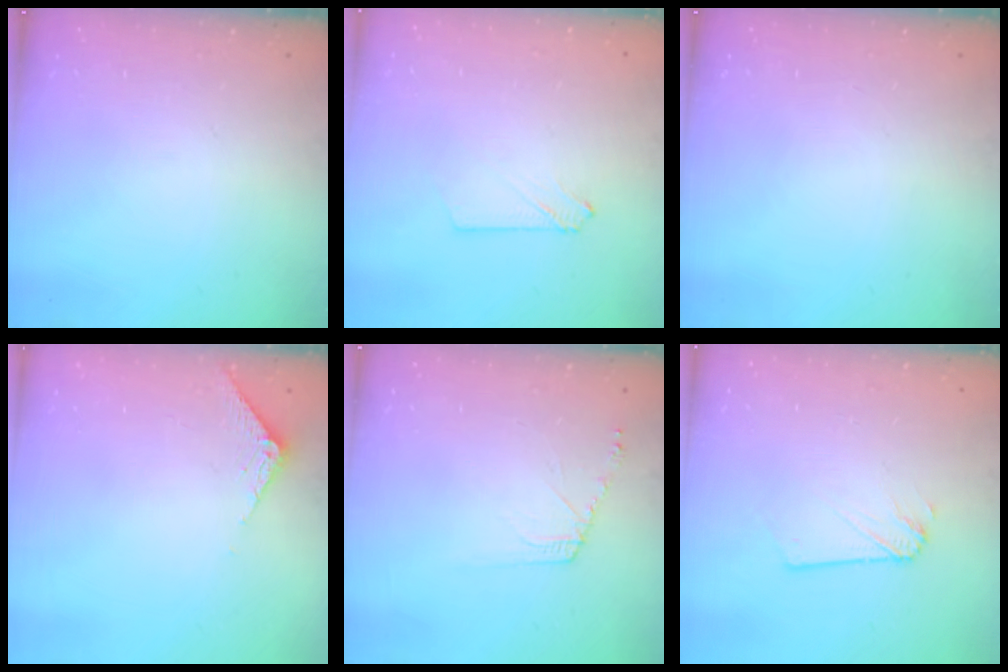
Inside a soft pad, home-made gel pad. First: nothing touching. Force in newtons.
{"total": 2.6, "press": 2.6, "slide": 0.3}
{"total": 0.0}
{"total": 3.2, "press": 3.2, "slide": 0.3}
{"total": 4.7, "press": 4.6, "slide": 0.7}
{"total": 1.5, "press": 1.5, "slide": 0.2}